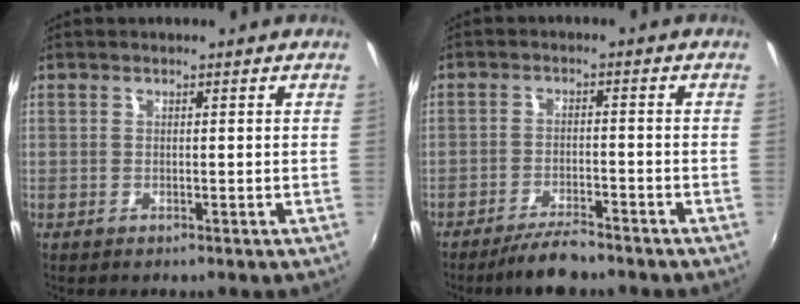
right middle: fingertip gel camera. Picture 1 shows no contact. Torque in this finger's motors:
{"motor_torque": [0.08, -0.08, 0.04, 0.04]}